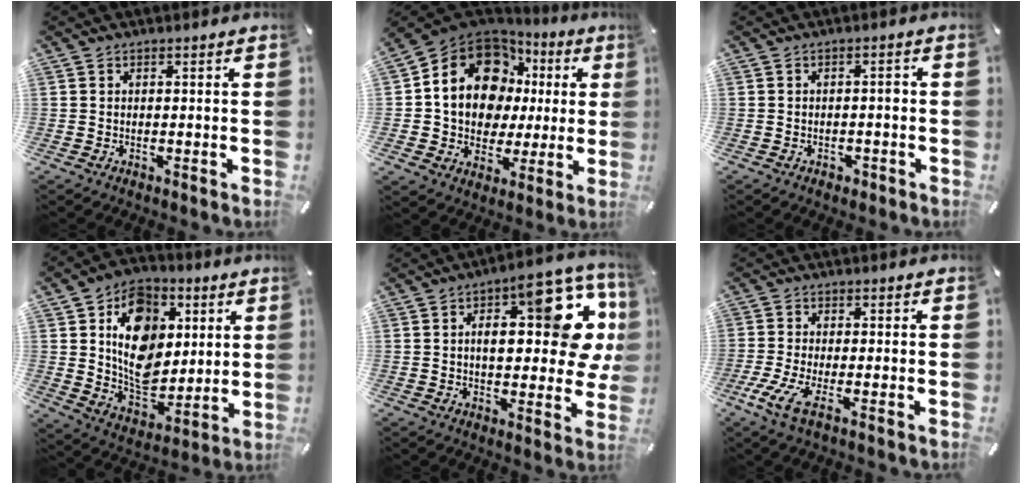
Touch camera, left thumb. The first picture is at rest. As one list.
[{"total": 16.3, "force": [5.1, 12.8, 8.7], "torque": [-0.159, -0.035, 0.091]}, {"total": 2.4, "force": [-0.7, 1.7, 1.6], "torque": [-0.031, 0.007, -0.017]}, {"total": 15.3, "force": [3.5, 12.2, 8.5], "torque": [-0.134, -0.019, 0.066]}, {"total": 20.3, "force": [5.8, 9.2, 17.1], "torque": [-0.224, -0.035, 0.088]}, {"total": 6.7, "force": [-2.6, 1.8, 5.9], "torque": [-0.141, -0.020, -0.047]}]